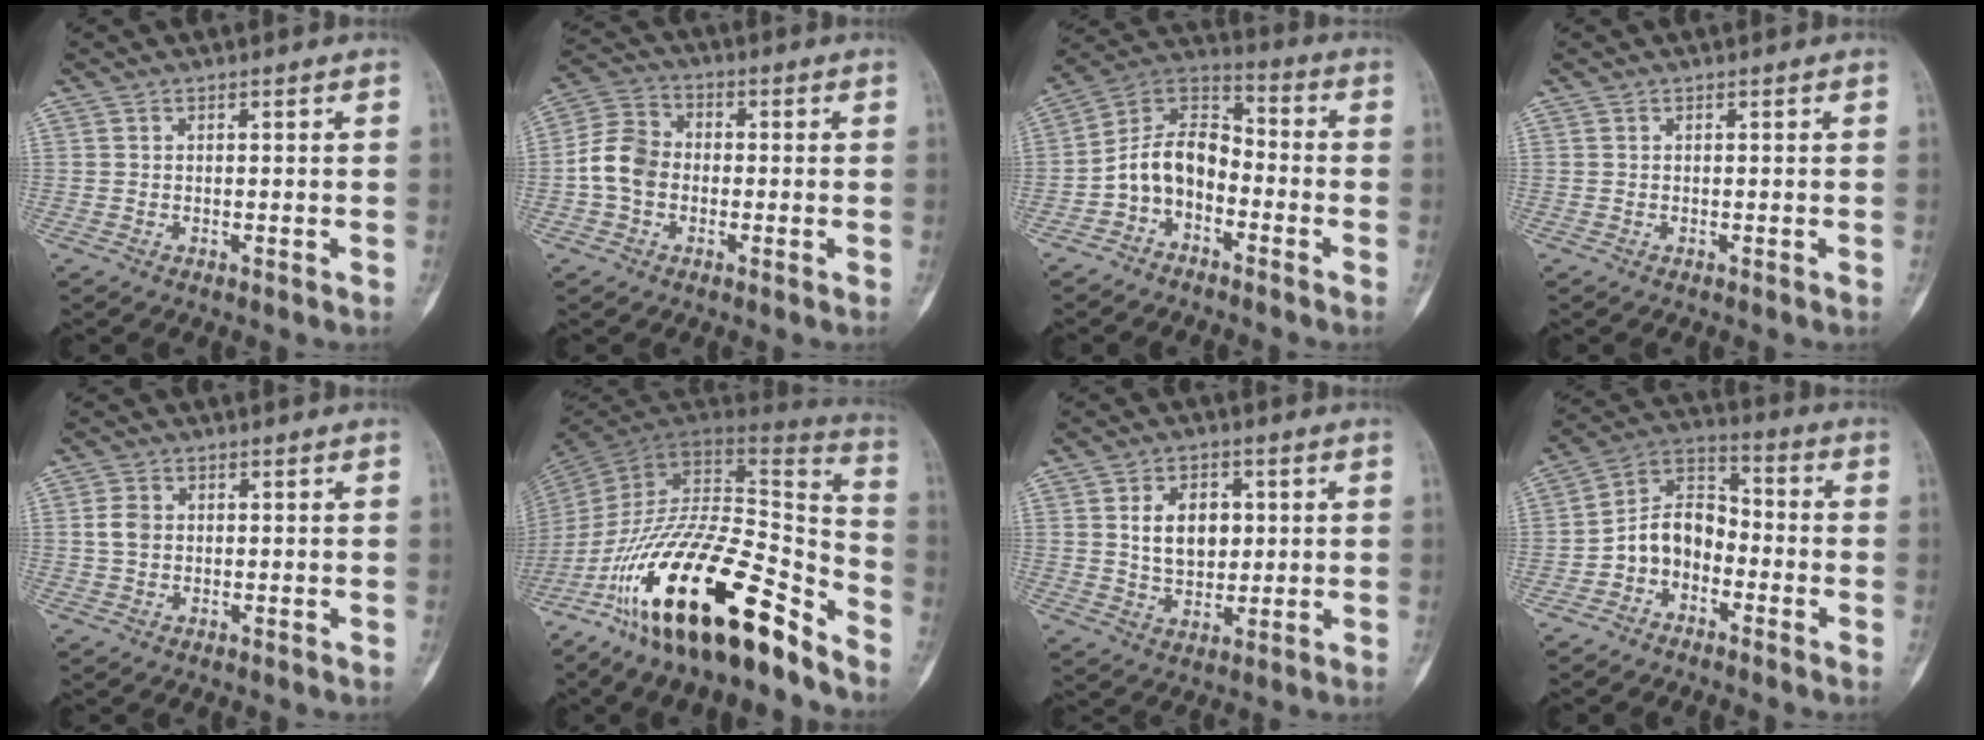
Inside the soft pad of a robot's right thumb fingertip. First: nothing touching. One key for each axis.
{"total": 8.3, "fx": -1.1, "fy": 6.6, "fz": 5.0, "tx": -0.088, "ty": 0.026, "tz": -0.034}
{"total": 10.4, "fx": -3.7, "fy": 7.1, "fz": 6.6, "tx": -0.102, "ty": 0.069, "tz": -0.084}
{"total": 0.0}
{"total": 3.3, "fx": 0.4, "fy": 2.5, "fz": 2.0, "tx": -0.035, "ty": 0.003, "tz": 0.006}
{"total": 29.4, "fx": -18.5, "fy": 9.6, "fz": 20.8, "tx": -0.327, "ty": 0.082, "tz": -0.311}
{"total": 9.0, "fx": 1.7, "fy": 6.2, "fz": 6.3, "tx": -0.070, "ty": -0.008, "tz": 0.035}
{"total": 9.6, "fx": -3.4, "fy": 7.1, "fz": 5.4, "tx": -0.076, "ty": 0.057, "tz": -0.079}